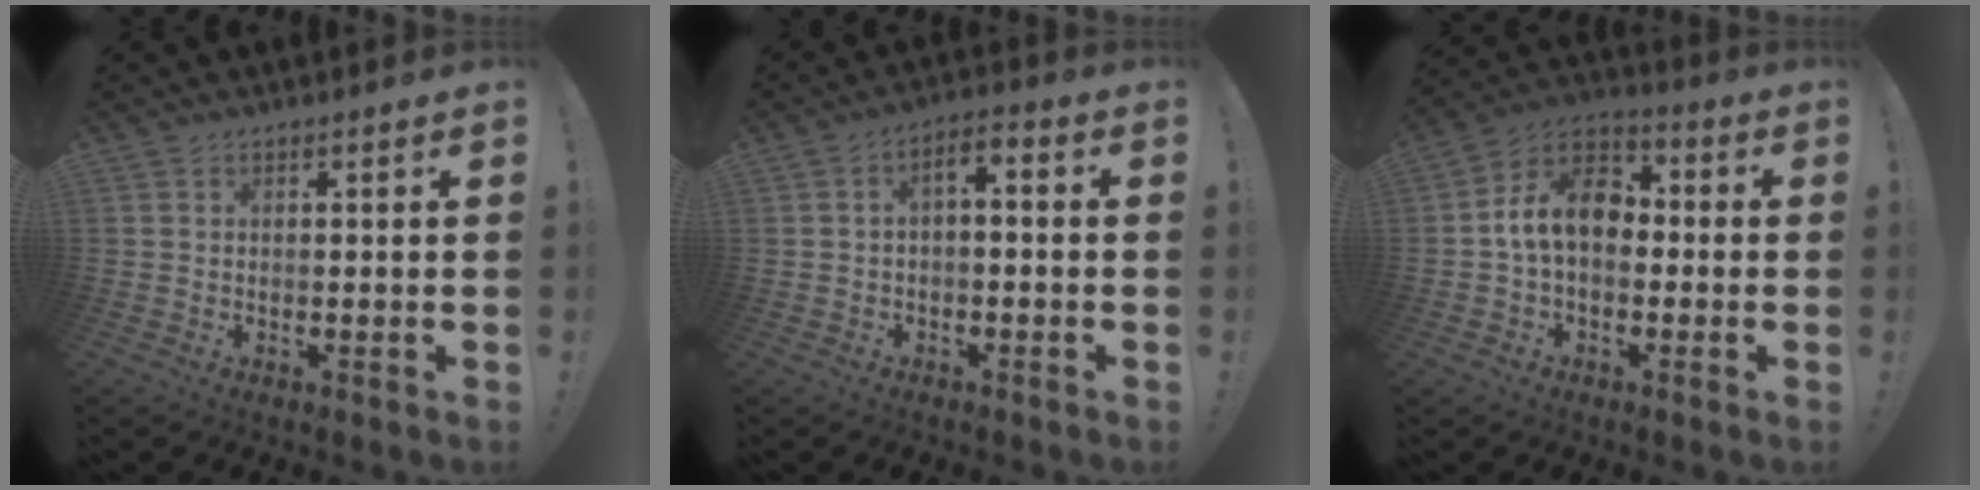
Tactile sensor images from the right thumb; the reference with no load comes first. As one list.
[{"total": 3.8, "force": [-1.6, 1.9, 2.8], "torque": [-0.048, 0.007, -0.028]}, {"total": 12.8, "force": [0.5, 8.8, 9.3], "torque": [-0.155, 0.019, 0.014]}]